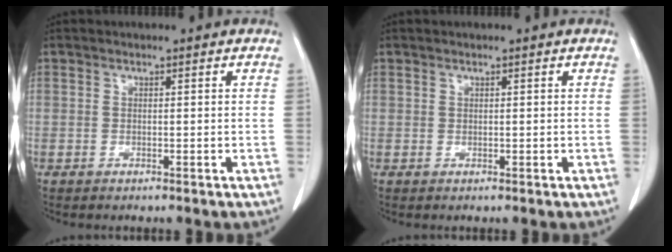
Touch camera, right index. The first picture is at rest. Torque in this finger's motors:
{"motor_torque": [0.00, 0.00, 0.00, 0.00]}